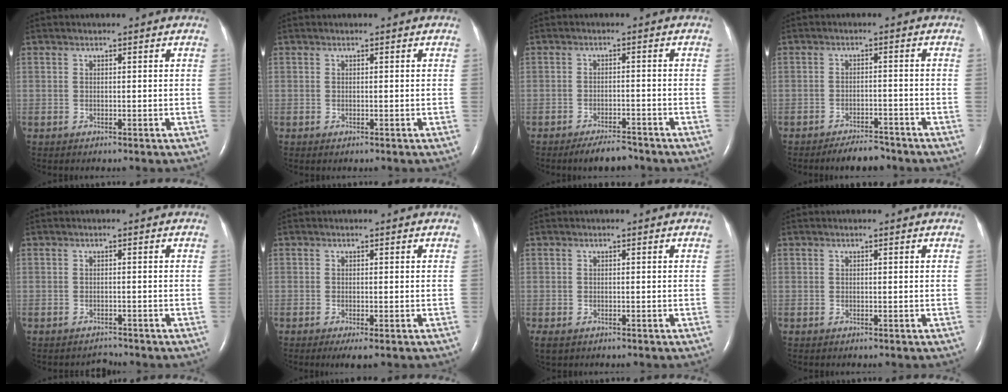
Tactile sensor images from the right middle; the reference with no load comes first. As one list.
[{"total": 0.0}, {"total": 4.4, "force": [-3.8, 1.1, 1.9], "torque": [-0.033, -0.005, -0.060]}, {"total": 4.5, "force": [-4.1, 1.2, 1.6], "torque": [-0.025, -0.005, -0.065]}, {"total": 1.1, "force": [-1.0, 0.1, -0.4], "torque": [0.003, -0.008, -0.014]}, {"total": 2.0, "force": [-1.0, 0.3, 1.7], "torque": [-0.032, -0.008, -0.016]}, {"total": 1.9, "force": [-1.1, 1.2, 1.1], "torque": [-0.025, -0.005, -0.011]}, {"total": 0.0}]